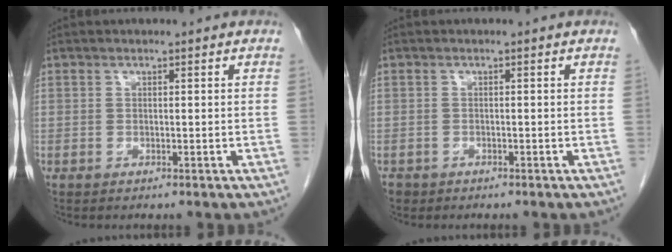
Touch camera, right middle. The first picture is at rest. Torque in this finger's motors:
{"motor_torque": [-0.29, -0.10, -0.03, -0.01]}